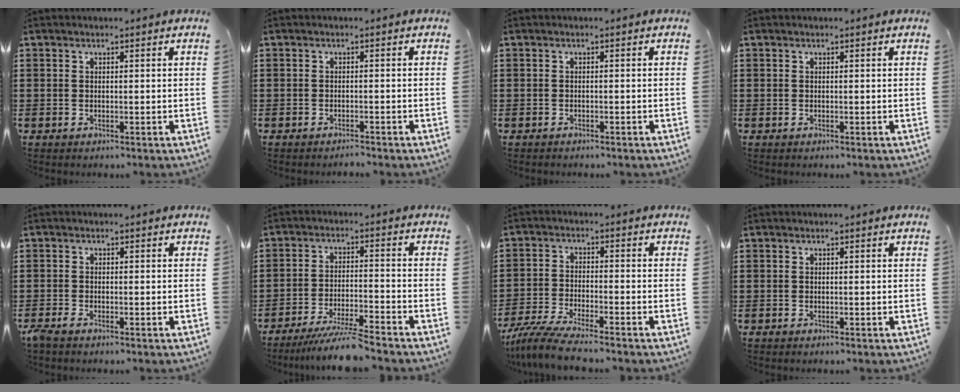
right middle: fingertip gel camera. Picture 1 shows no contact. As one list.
[{"total": 0.7, "force": [-0.7, 0.0, 0.1], "torque": [-0.004, -0.001, -0.015]}, {"total": 0.6, "force": [-0.5, -0.1, 0.0], "torque": [-0.001, -0.003, -0.011]}, {"total": 0.0}, {"total": 1.4, "force": [-1.1, 0.2, 0.8], "torque": [-0.030, -0.009, -0.025]}, {"total": 6.8, "force": [-6.1, -0.4, 3.0], "torque": [-0.055, -0.013, -0.113]}, {"total": 6.3, "force": [-5.7, -0.1, 2.6], "torque": [-0.067, -0.018, -0.112]}, {"total": 0.0}]